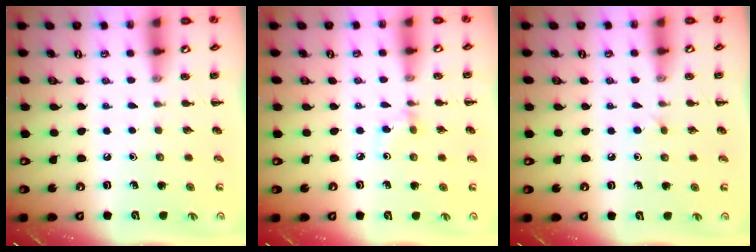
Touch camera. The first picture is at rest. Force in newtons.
{"total": 3.0, "press": 2.8, "slide": 1.2}
{"total": 2.8, "press": 2.7, "slide": 1.0}